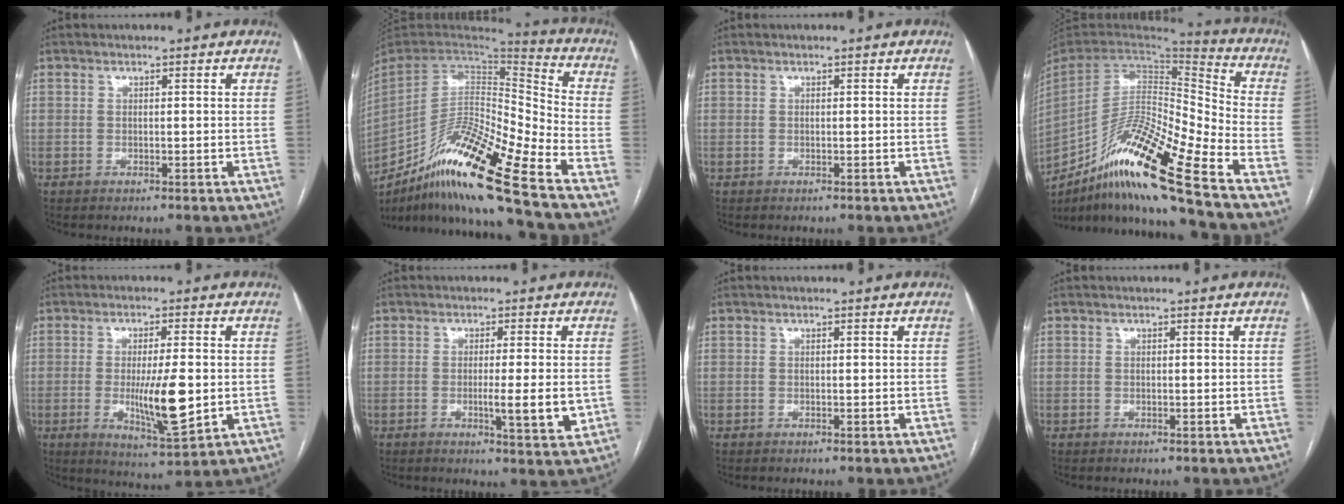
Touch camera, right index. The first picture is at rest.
{"total": 21.8, "force": [-14.7, 0.3, 16.0], "torque": [-0.297, -0.023, -0.271]}
{"total": 0.0}
{"total": 21.8, "force": [-14.2, 0.3, 16.5], "torque": [-0.306, -0.024, -0.262]}
{"total": 9.8, "force": [-1.0, 1.8, 9.6], "torque": [-0.165, -0.020, -0.011]}
{"total": 5.7, "force": [-1.0, 0.4, 5.6], "torque": [-0.085, -0.010, -0.014]}
{"total": 0.0}
{"total": 0.0}